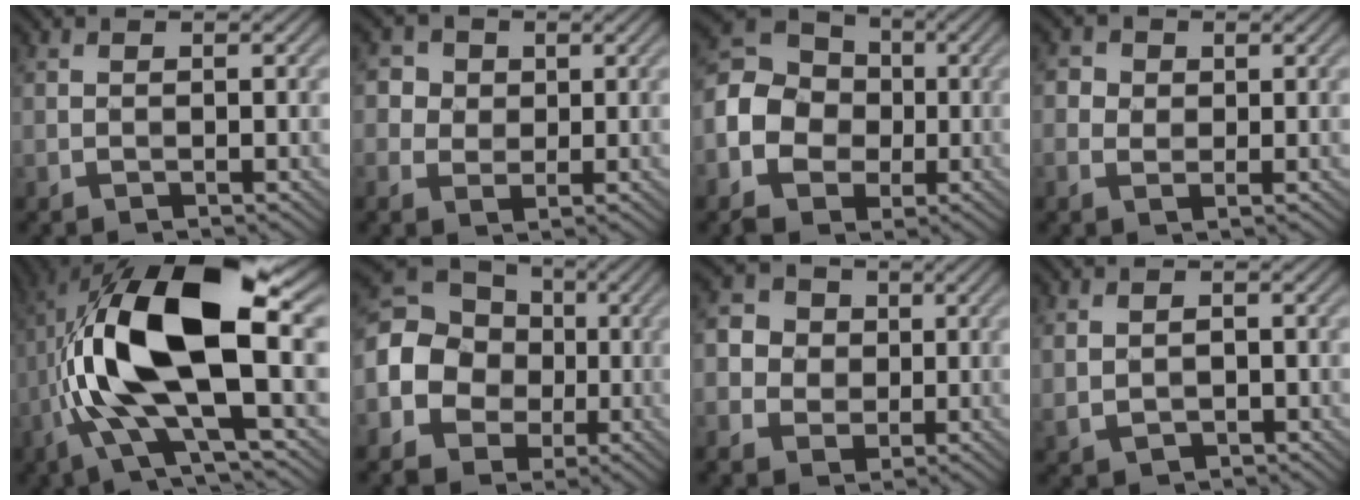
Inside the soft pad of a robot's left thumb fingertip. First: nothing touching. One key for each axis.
{"total": 4.0, "fx": 1.4, "fy": 3.6, "fz": 1.2, "tx": -0.056, "ty": -0.001, "tz": 0.026}
{"total": 11.1, "fx": -2.5, "fy": 9.5, "fz": 5.3, "tx": -0.159, "ty": -0.012, "tz": -0.067}
{"total": 2.8, "fx": 0.7, "fy": 2.4, "fz": 1.2, "tx": -0.044, "ty": 0.003, "tz": 0.016}
{"total": 15.7, "fx": 0.0, "fy": 5.4, "fz": 14.7, "tx": -0.297, "ty": 0.025, "tz": -0.004}
{"total": 13.2, "fx": -1.7, "fy": 11.5, "fz": 6.1, "tx": -0.169, "ty": -0.008, "tz": -0.052}
{"total": 5.7, "fx": 0.4, "fy": 5.3, "fz": 2.0, "tx": -0.076, "ty": 0.012, "tz": 0.001}
{"total": 2.3, "fx": 0.2, "fy": 1.5, "fz": 1.7, "tx": -0.042, "ty": -0.004, "tz": 0.009}